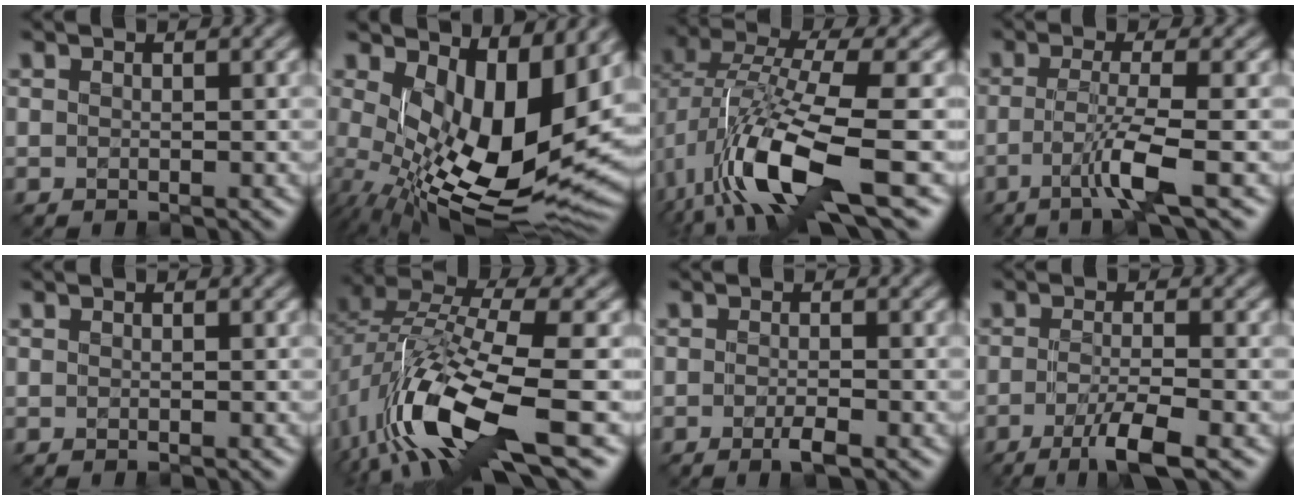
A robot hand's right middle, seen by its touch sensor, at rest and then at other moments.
{"total": 13.6, "force": [0.7, 6.5, 11.9], "torque": [-0.194, -0.032, 0.026]}
{"total": 11.7, "force": [-3.8, 4.0, 10.3], "torque": [-0.207, -0.010, -0.067]}
{"total": 4.2, "force": [-1.9, 0.3, 3.7], "torque": [-0.065, -0.002, -0.040]}
{"total": 0.0}
{"total": 12.4, "force": [-5.1, 4.2, 10.5], "torque": [-0.206, -0.003, -0.091]}
{"total": 1.9, "force": [-1.3, 0.2, 1.3], "torque": [-0.017, -0.003, -0.021]}
{"total": 4.3, "force": [-2.5, 0.6, 3.5], "torque": [-0.056, -0.004, -0.047]}